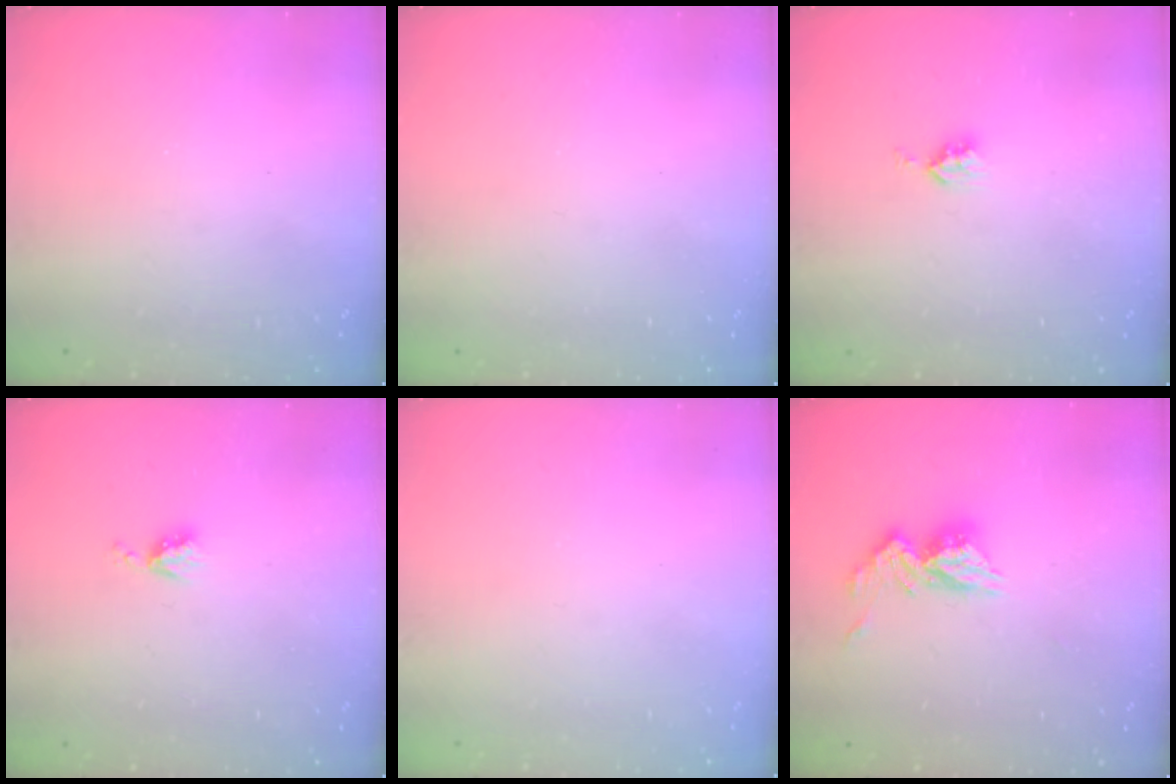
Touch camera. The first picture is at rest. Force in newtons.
{"total": 0.0}
{"total": 4.4, "press": 4.3, "slide": 0.6}
{"total": 4.0, "press": 4.0, "slide": 0.5}
{"total": 0.0}
{"total": 11.5, "press": 11.4, "slide": 1.1}